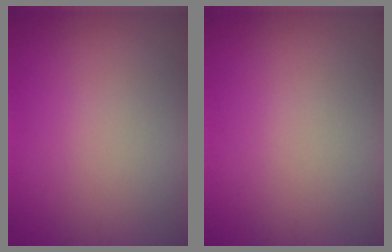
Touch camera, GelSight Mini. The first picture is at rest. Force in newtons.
{"total": 0.0}